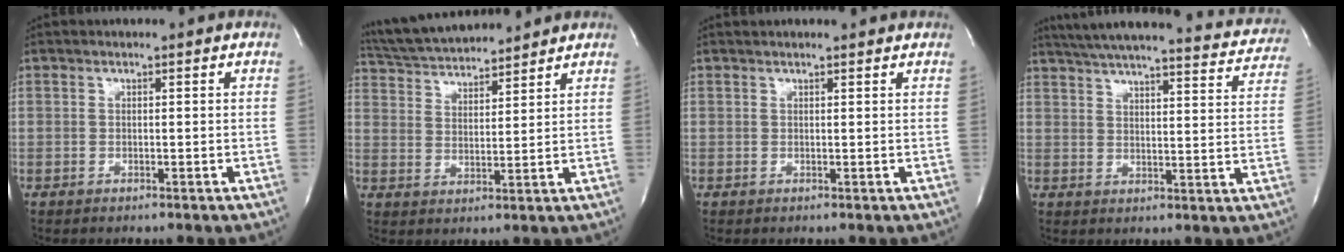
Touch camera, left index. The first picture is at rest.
{"total": 12.8, "force": [12.0, 1.6, 4.2], "torque": [-0.083, 0.026, 0.206]}
{"total": 4.1, "force": [3.9, 0.4, 1.3], "torque": [-0.019, 0.022, 0.043]}
{"total": 27.0, "force": [24.6, 4.0, 10.6], "torque": [-0.172, -0.040, 0.298]}